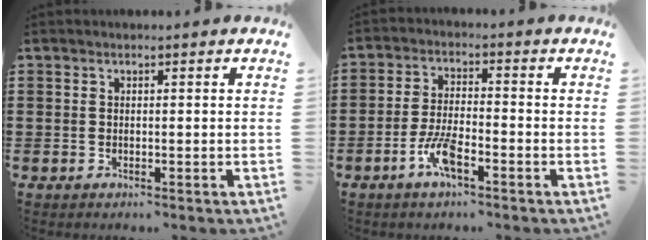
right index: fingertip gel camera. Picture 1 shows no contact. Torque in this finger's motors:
{"motor_torque": [-0.36, 0.21, -0.01, 0.01]}